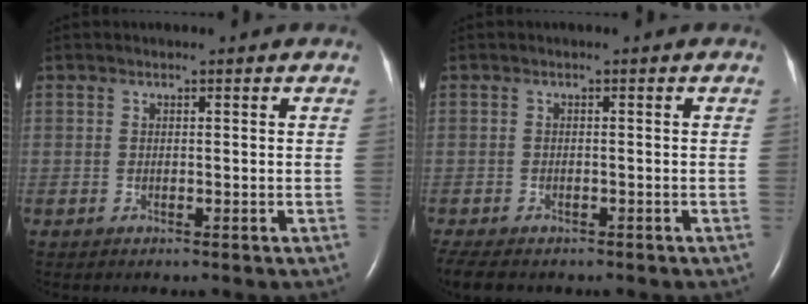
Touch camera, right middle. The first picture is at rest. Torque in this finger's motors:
{"motor_torque": [0.21, -0.18, 0.05, 0.00]}